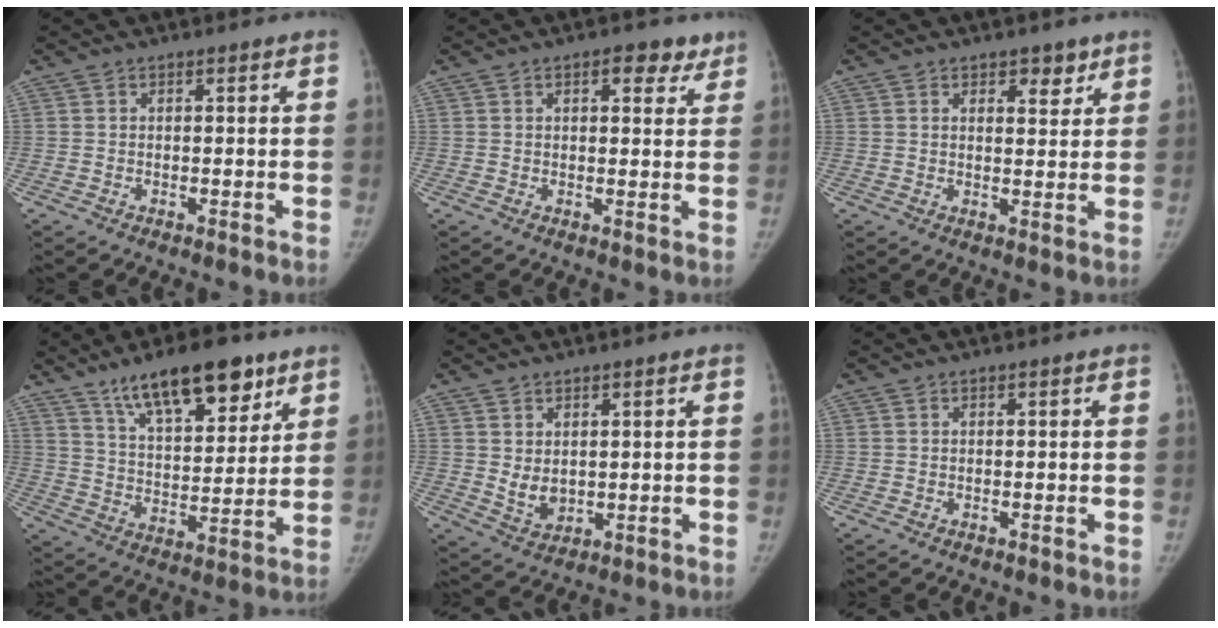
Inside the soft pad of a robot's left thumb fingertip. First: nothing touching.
{"total": 5.1, "force": [2.9, 2.5, 3.3], "torque": [-0.017, -0.010, 0.033]}
{"total": 3.7, "force": [2.4, 2.0, 2.0], "torque": [-0.004, -0.015, 0.035]}
{"total": 17.0, "force": [11.1, 6.4, 11.0], "torque": [-0.135, -0.051, 0.188]}
{"total": 4.3, "force": [0.8, 3.2, 2.8], "torque": [-0.038, -0.016, 0.029]}
{"total": 0.0}